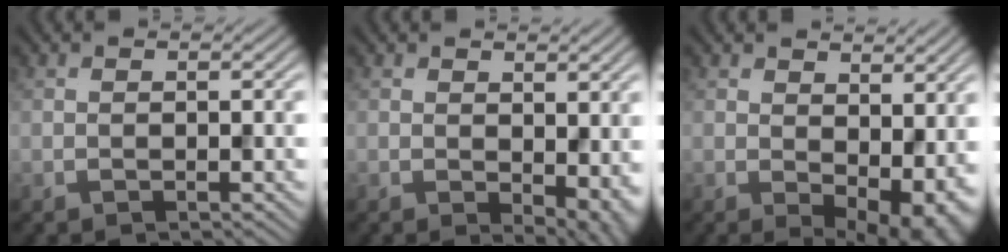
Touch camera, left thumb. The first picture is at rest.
{"total": 4.7, "force": [-0.2, 2.6, 3.9], "torque": [-0.053, -0.015, 0.005]}
{"total": 8.3, "force": [0.6, 4.7, 6.7], "torque": [-0.094, -0.020, 0.024]}